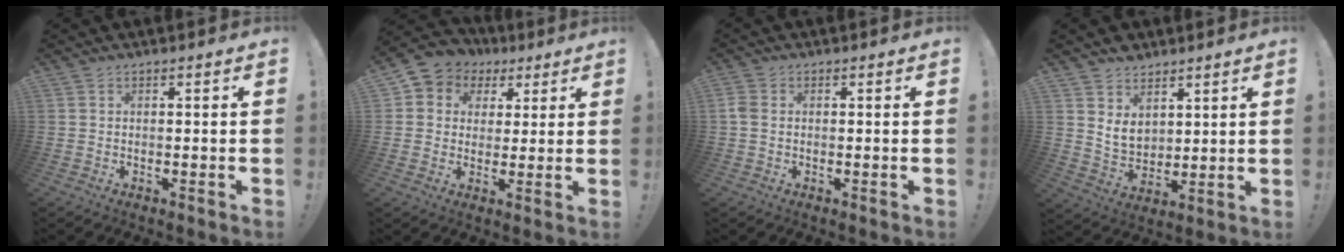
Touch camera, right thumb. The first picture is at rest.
{"total": 6.2, "force": [1.5, 5.7, 1.8], "torque": [-0.018, -0.011, 0.032]}
{"total": 3.2, "force": [-0.1, 2.4, 2.1], "torque": [-0.048, 0.008, 0.000]}
{"total": 8.4, "force": [4.9, 6.2, 2.6], "torque": [-0.040, -0.038, 0.100]}